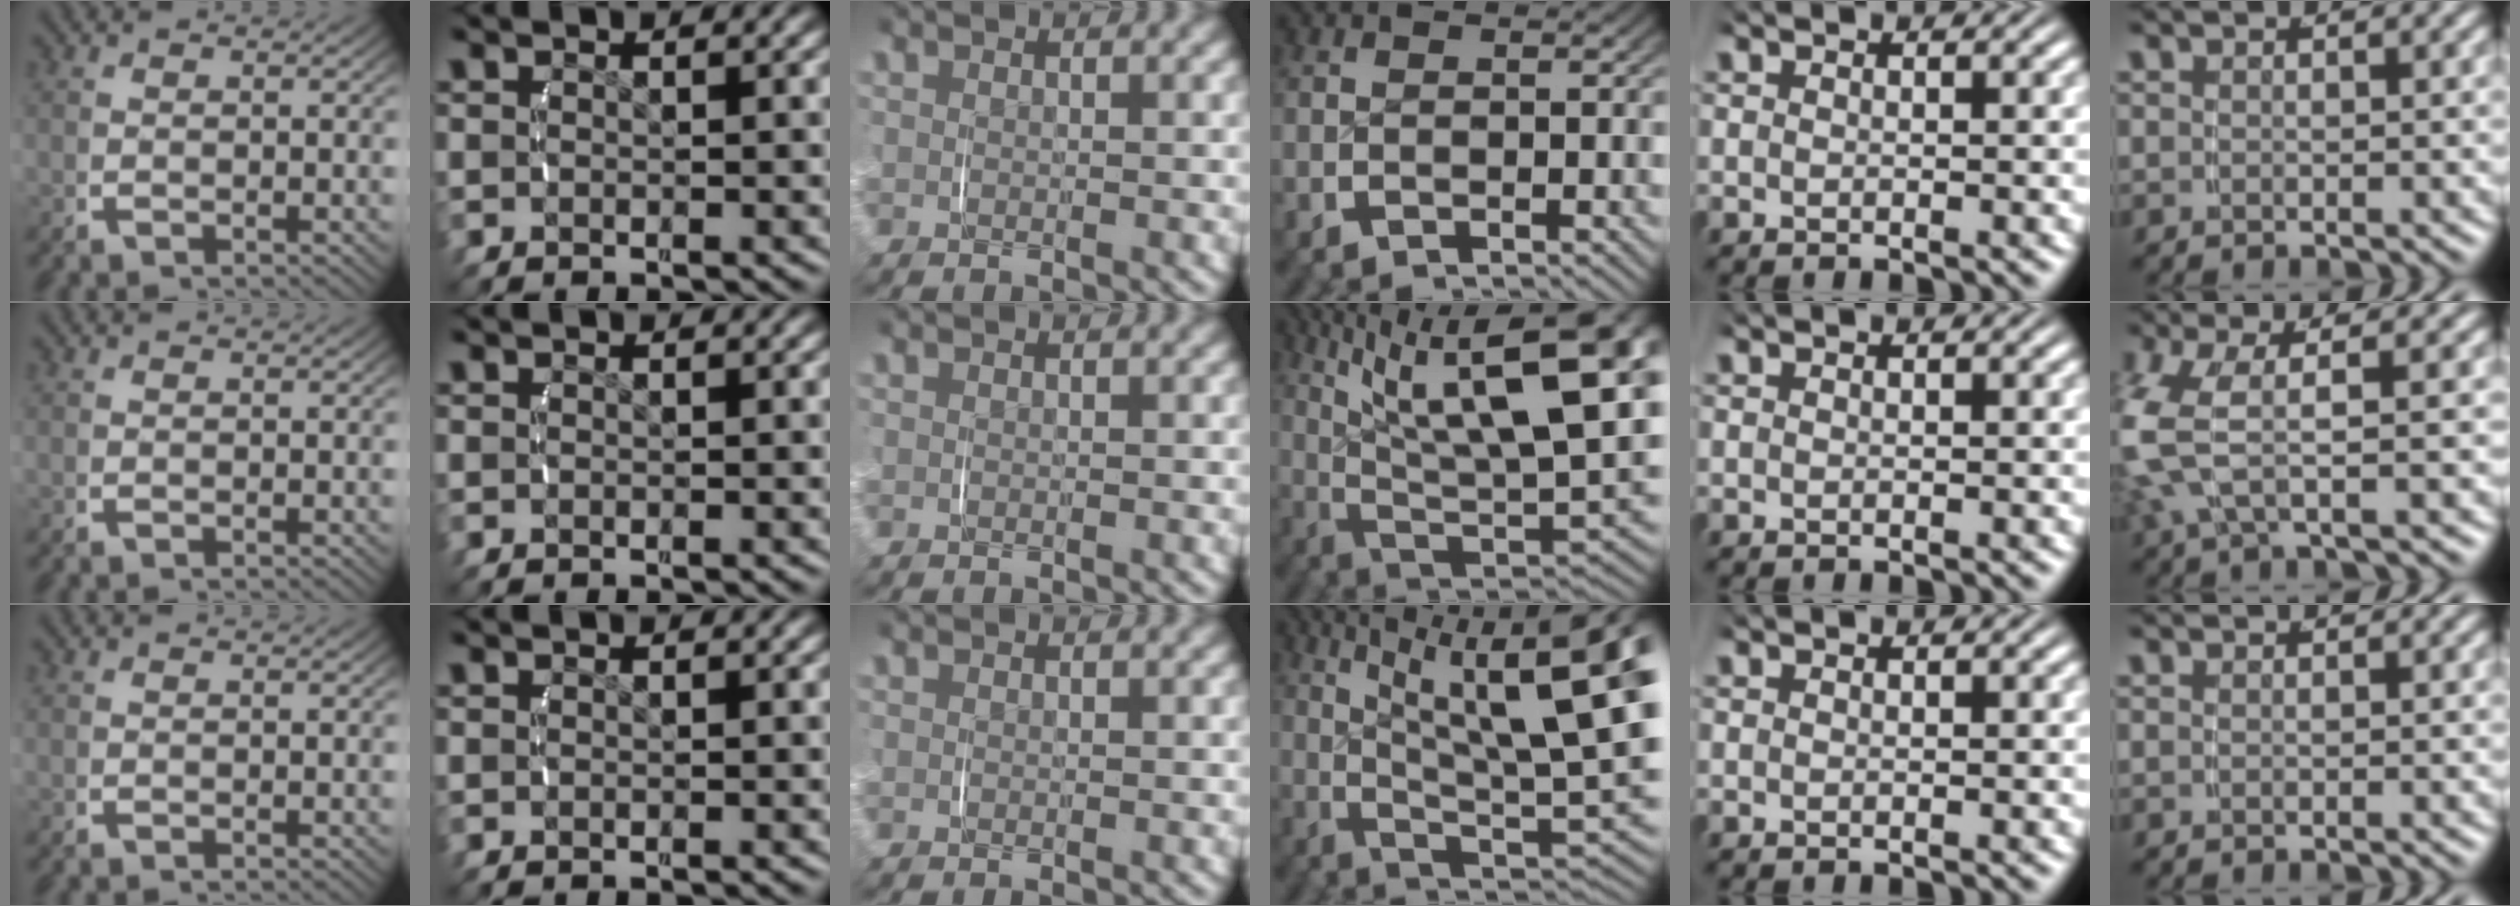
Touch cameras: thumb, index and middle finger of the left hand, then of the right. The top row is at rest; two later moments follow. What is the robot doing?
{"motion": "lift_and_place", "object": "glasses case"}